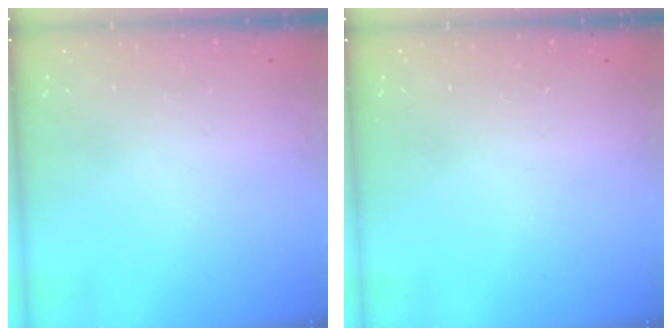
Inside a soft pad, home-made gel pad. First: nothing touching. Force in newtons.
{"total": 0.0}